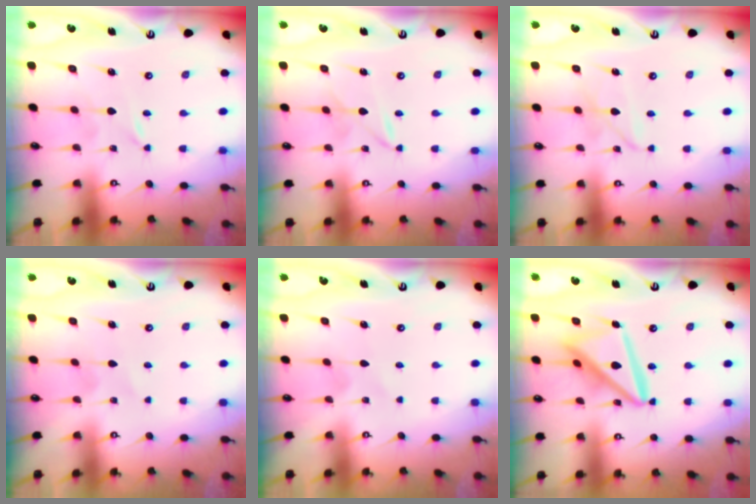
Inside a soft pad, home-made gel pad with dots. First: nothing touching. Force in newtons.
{"total": 1.6, "press": 1.6, "slide": 0.2}
{"total": 4.6, "press": 4.6, "slide": 0.4}
{"total": 4.3, "press": 4.2, "slide": 0.5}
{"total": 1.6, "press": 1.6, "slide": 0.2}
{"total": 15.4, "press": 15.3, "slide": 1.6}